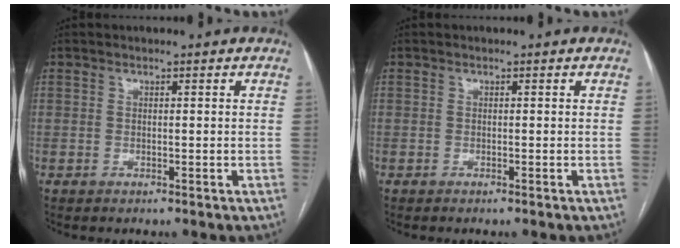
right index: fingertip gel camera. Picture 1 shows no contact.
{"total": 0.0}